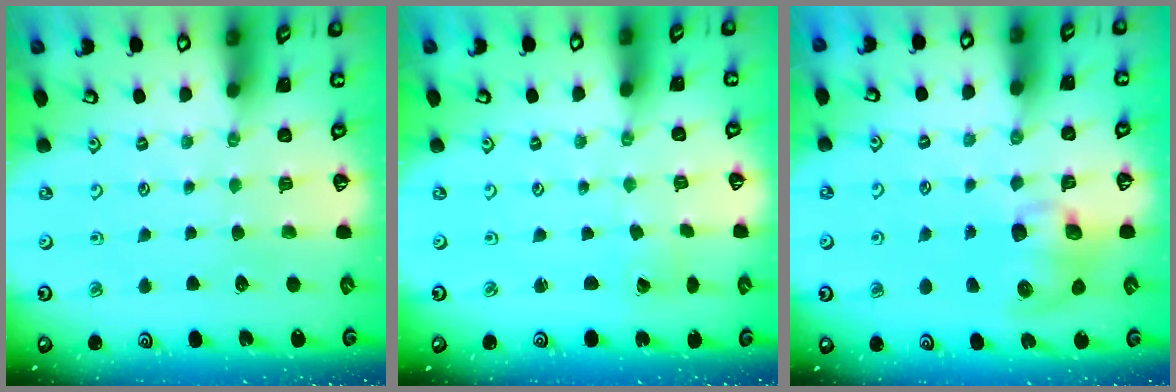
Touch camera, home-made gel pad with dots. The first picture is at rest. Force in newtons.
{"total": 0.5, "press": 0.5, "slide": 0.1}
{"total": 9.4, "press": 9.3, "slide": 1.3}